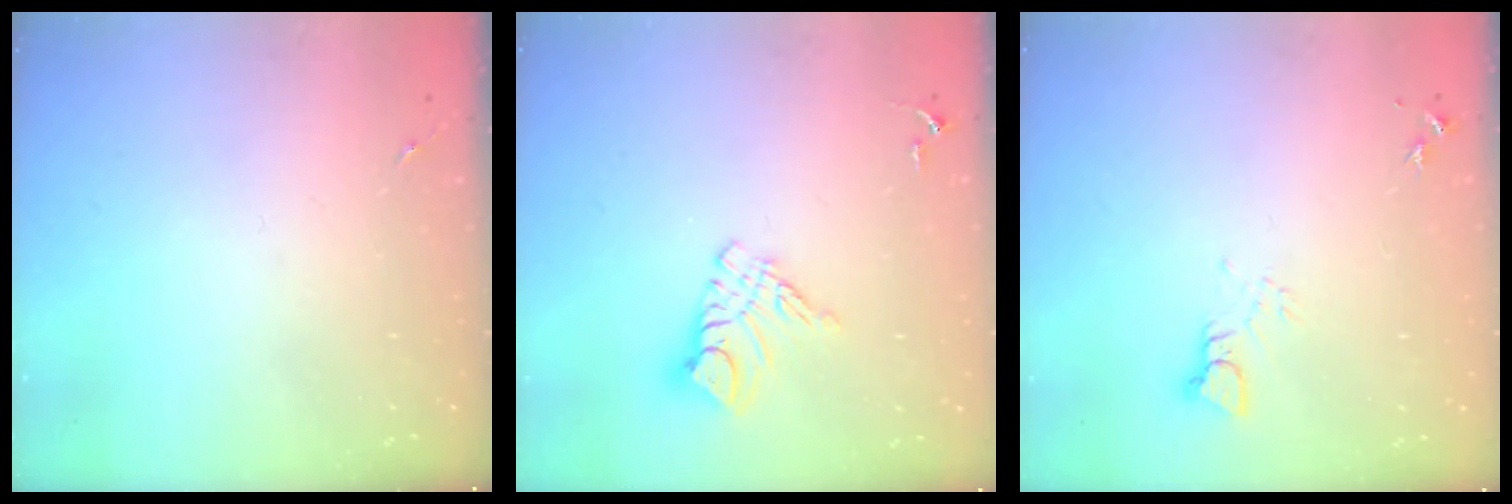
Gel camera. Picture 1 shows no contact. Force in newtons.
{"total": 10.3, "press": 10.3, "slide": 0.9}
{"total": 3.4, "press": 3.4, "slide": 0.3}